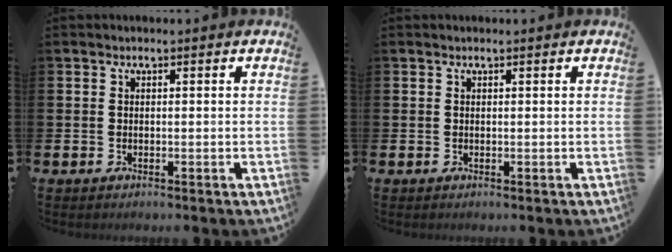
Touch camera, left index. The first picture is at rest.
{"total": 0.0}